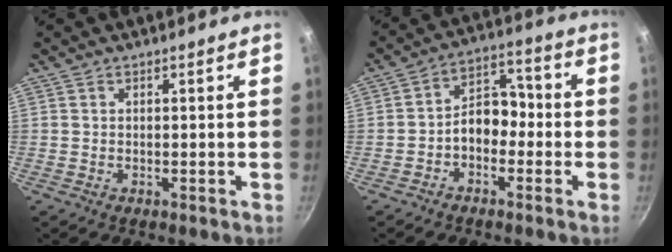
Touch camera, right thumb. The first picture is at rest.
{"total": 7.6, "force": [-2.2, 5.4, 5.0], "torque": [-0.040, 0.043, -0.049]}